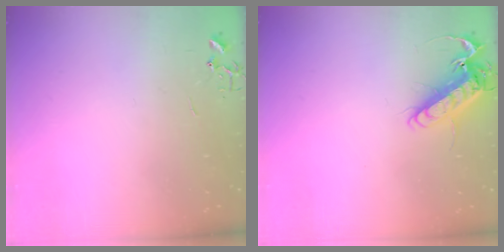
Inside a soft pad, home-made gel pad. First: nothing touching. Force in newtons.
{"total": 13.4, "press": 13.2, "slide": 2.1}